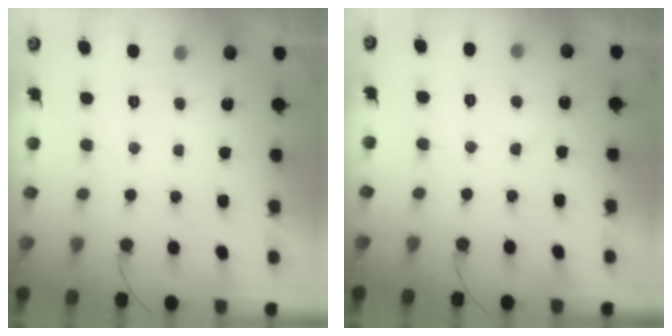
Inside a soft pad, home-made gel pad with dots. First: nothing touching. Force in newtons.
{"total": 4.8, "press": 4.8, "slide": 0.3}